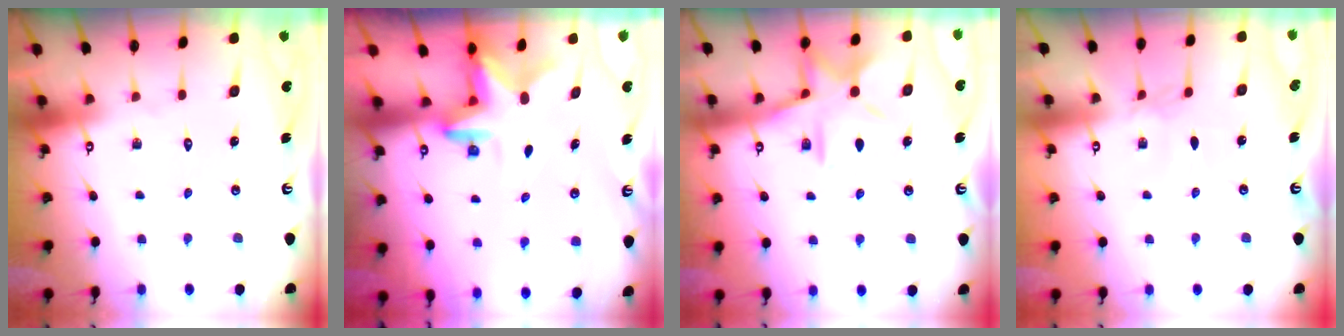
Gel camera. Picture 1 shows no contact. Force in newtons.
{"total": 2.5, "press": 2.5, "slide": 0.5}
{"total": 12.3, "press": 12.3, "slide": 0.7}
{"total": 2.1, "press": 2.0, "slide": 0.5}